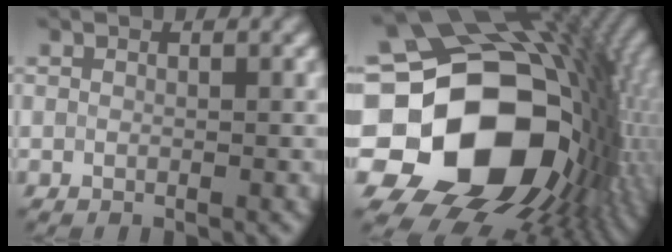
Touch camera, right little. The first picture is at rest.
{"total": 19.6, "force": [-2.1, 15.0, 12.4], "torque": [-0.215, -0.011, -0.015]}